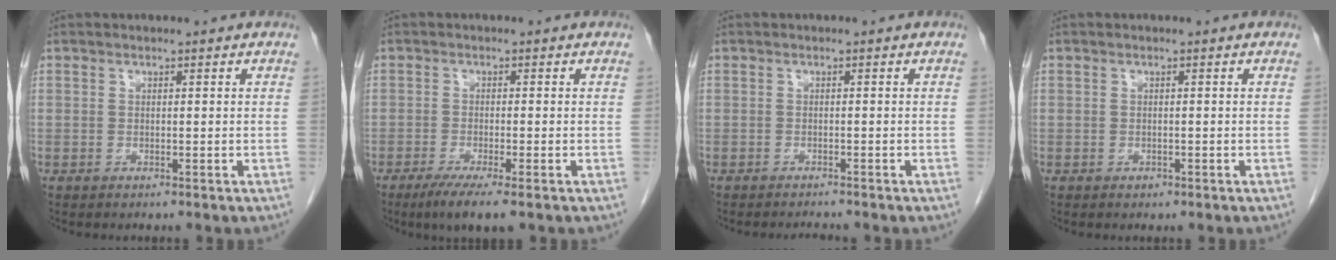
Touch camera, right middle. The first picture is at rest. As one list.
[{"total": 5.4, "force": [-3.4, 0.4, 4.1], "torque": [-0.070, -0.016, -0.058]}, {"total": 1.6, "force": [-1.5, -0.2, 0.1], "torque": [-0.003, -0.007, -0.022]}, {"total": 0.5, "force": [-0.3, 0.4, 0.1], "torque": [-0.005, 0.001, -0.004]}]